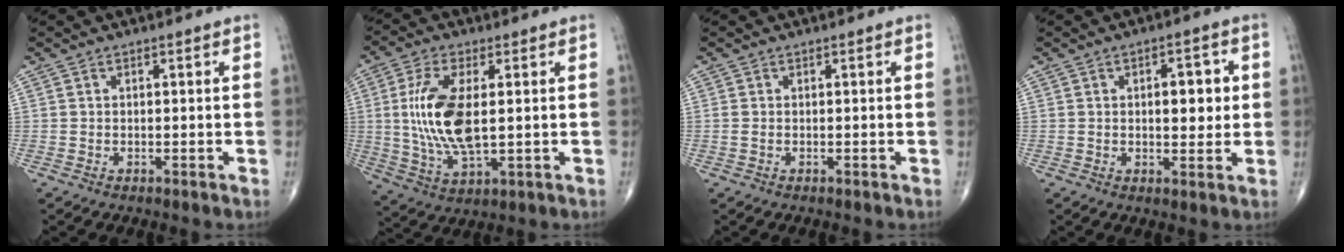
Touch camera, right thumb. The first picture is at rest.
{"total": 13.7, "force": [1.2, 5.8, 12.4], "torque": [-0.260, -0.012, 0.030]}
{"total": 0.8, "force": [0.0, 0.5, 0.6], "torque": [-0.021, 0.004, 0.003]}
{"total": 6.6, "force": [1.0, 3.3, 5.6], "torque": [-0.054, -0.002, 0.014]}